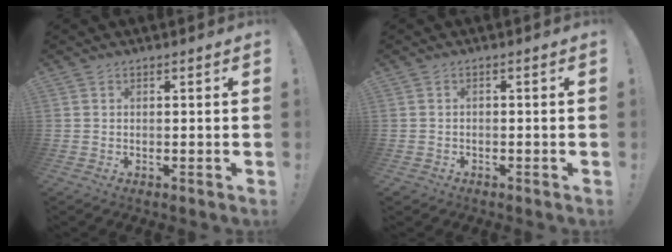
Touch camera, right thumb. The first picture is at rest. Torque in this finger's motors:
{"motor_torque": [-0.17, -0.21, 0.09, -0.06, 0.00]}